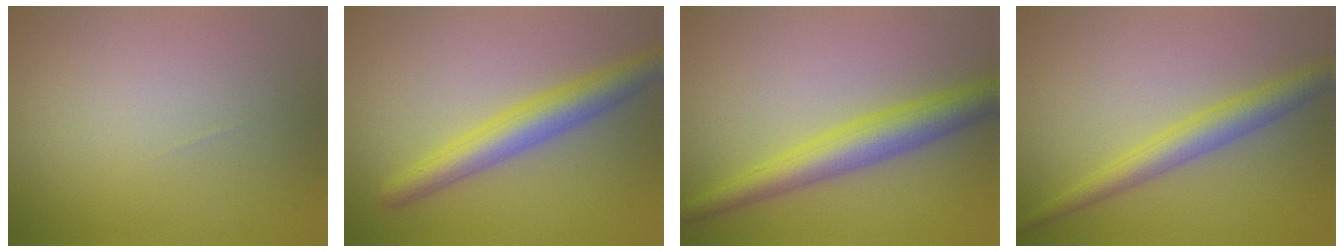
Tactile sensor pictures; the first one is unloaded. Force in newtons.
{"total": 4.5, "press": 4.5, "slide": 0.0}
{"total": 4.7, "press": 4.7, "slide": 0.1}
{"total": 3.4, "press": 3.4, "slide": 0.1}